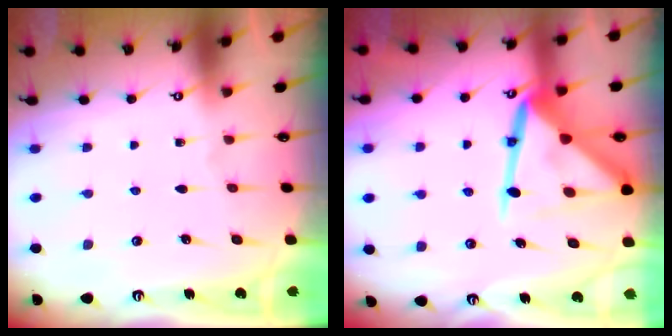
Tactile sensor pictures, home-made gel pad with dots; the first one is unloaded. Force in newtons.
{"total": 15.3, "press": 15.2, "slide": 1.4}